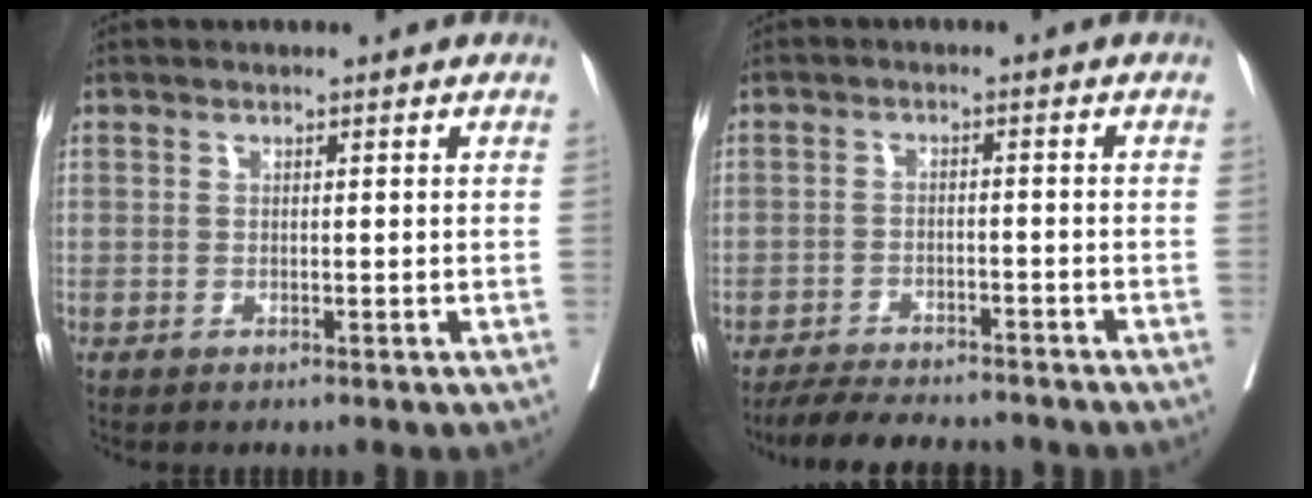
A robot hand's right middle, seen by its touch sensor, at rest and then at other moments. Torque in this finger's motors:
{"motor_torque": [0.60, -0.75, 0.05, 0.03]}